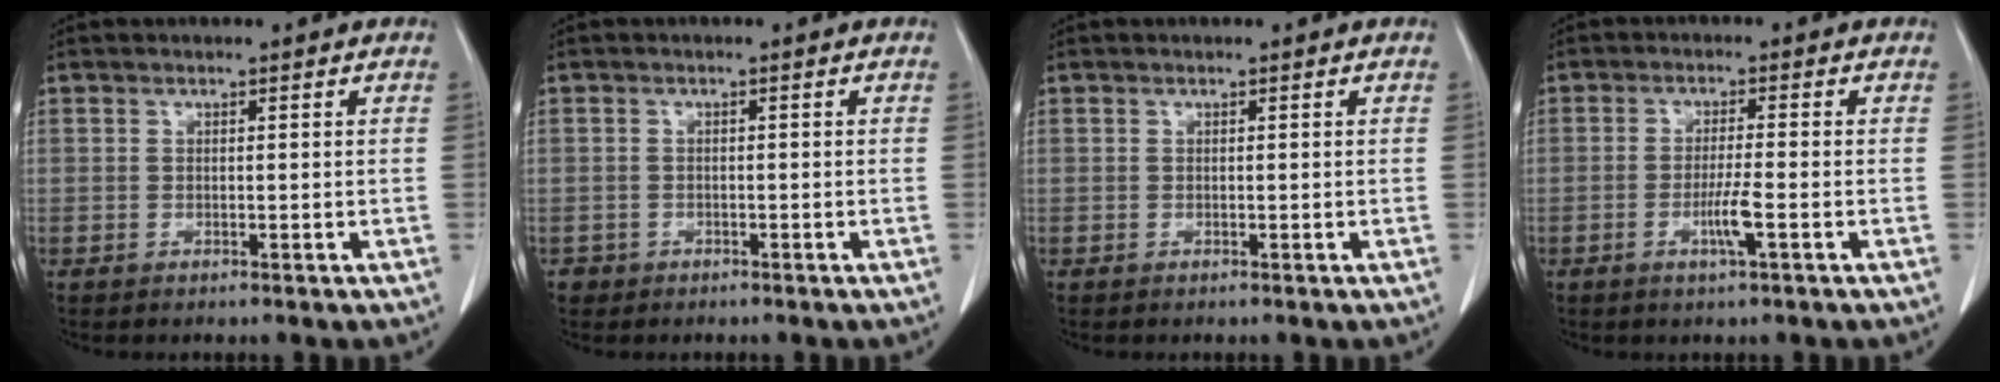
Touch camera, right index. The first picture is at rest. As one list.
[{"total": 1.4, "force": [-0.8, 1.1, -0.3], "torque": [0.000, 0.006, -0.016]}, {"total": 0.0}, {"total": 3.8, "force": [-1.4, -0.2, 3.5], "torque": [-0.068, -0.006, -0.028]}]